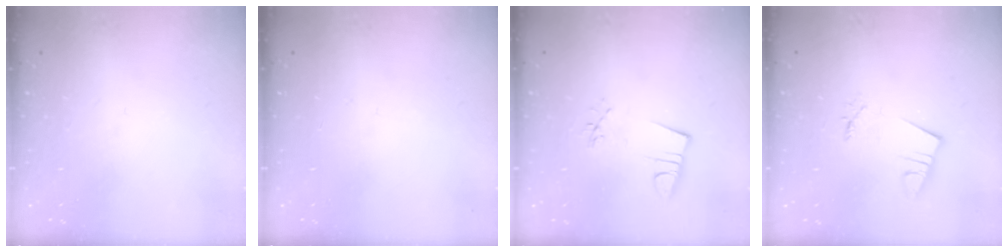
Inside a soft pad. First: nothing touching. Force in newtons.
{"total": 0.0}
{"total": 3.0, "press": 1.6, "slide": 2.5}
{"total": 2.4, "press": 2.4, "slide": 0.3}